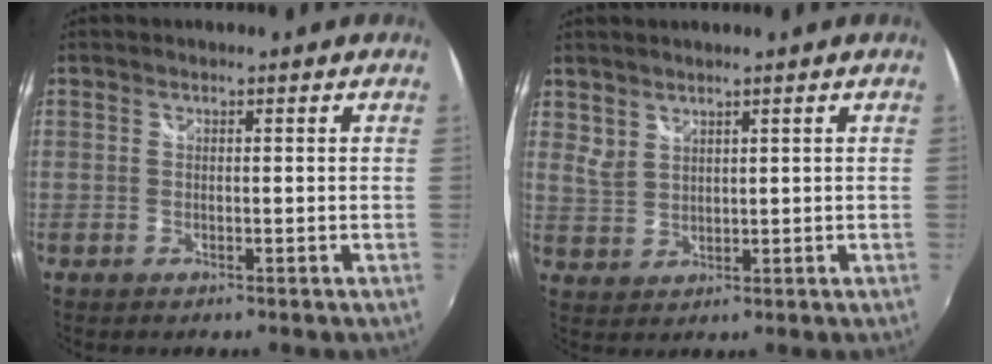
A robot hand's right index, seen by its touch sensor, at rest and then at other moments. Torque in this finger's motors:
{"motor_torque": [0.56, 0.46, 0.03, 0.01]}